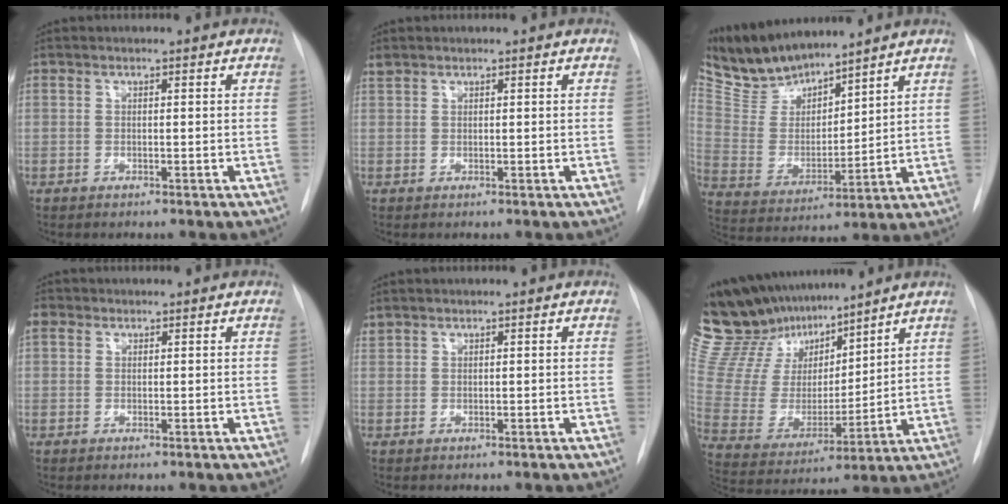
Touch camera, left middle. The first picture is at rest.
{"total": 1.1, "force": [0.9, 0.5, 0.1], "torque": [-0.006, 0.011, 0.020]}
{"total": 11.0, "force": [10.4, 2.6, 2.5], "torque": [-0.062, 0.004, 0.217]}
{"total": 2.0, "force": [1.0, 1.6, 0.6], "torque": [-0.012, 0.015, 0.017]}
{"total": 0.9, "force": [0.8, 0.4, -0.1], "torque": [-0.001, 0.011, 0.019]}
{"total": 20.8, "force": [18.2, 6.7, 7.7], "torque": [-0.154, 0.027, 0.346]}